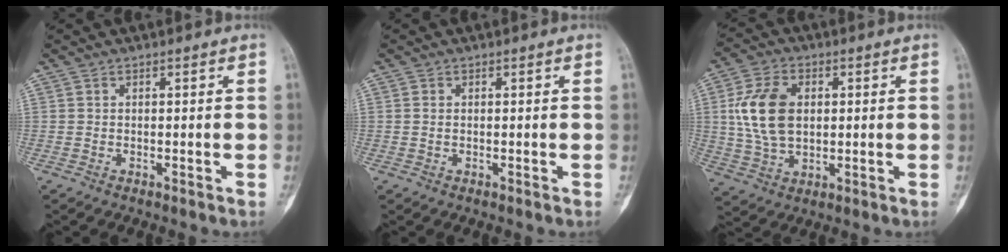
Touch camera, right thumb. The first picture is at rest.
{"total": 0.5, "force": [0.0, 0.3, 0.4], "torque": [-0.010, 0.000, 0.001]}
{"total": 12.1, "force": [1.7, 7.8, 9.0], "torque": [-0.170, 0.004, 0.036]}